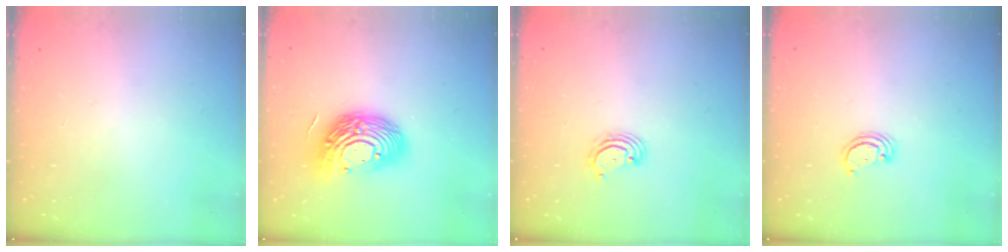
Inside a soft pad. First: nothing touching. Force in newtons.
{"total": 17.0, "press": 16.9, "slide": 1.3}
{"total": 3.0, "press": 3.0, "slide": 0.2}
{"total": 2.3, "press": 2.3, "slide": 0.2}